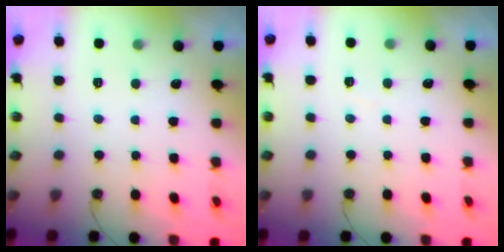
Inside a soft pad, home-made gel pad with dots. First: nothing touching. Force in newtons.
{"total": 3.5, "press": 3.5, "slide": 0.6}